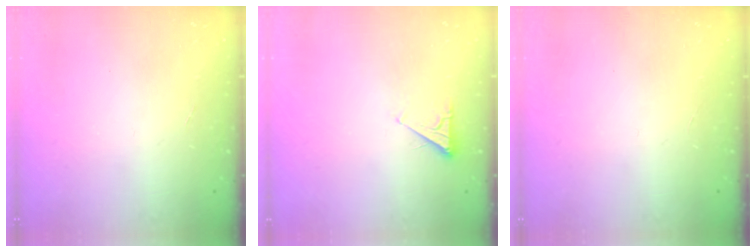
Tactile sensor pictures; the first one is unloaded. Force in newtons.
{"total": 2.5, "press": 2.5, "slide": 0.4}
{"total": 0.0}